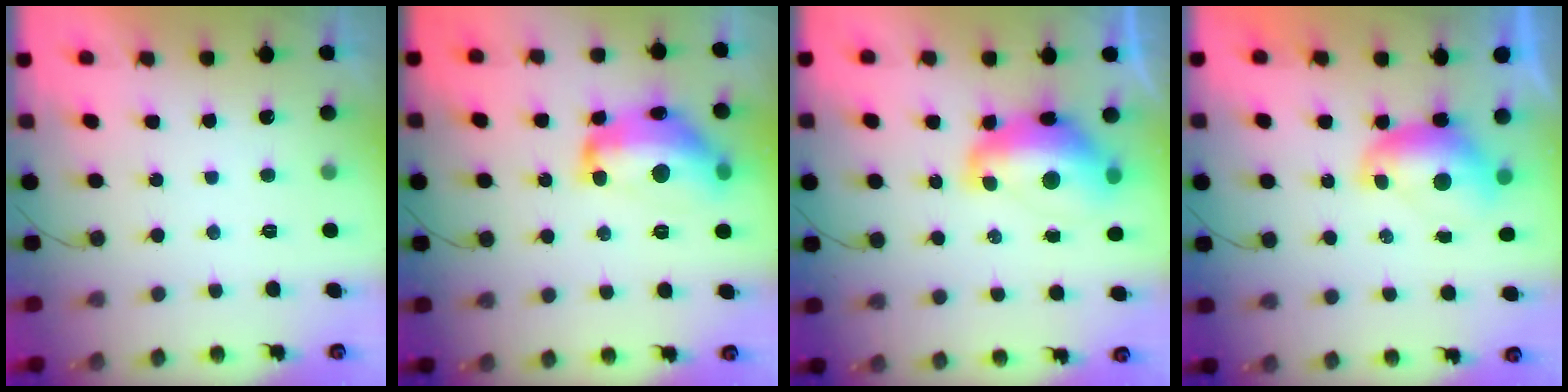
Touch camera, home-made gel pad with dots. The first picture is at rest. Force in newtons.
{"total": 16.9, "press": 16.8, "slide": 1.4}
{"total": 14.4, "press": 14.4, "slide": 1.3}
{"total": 8.0, "press": 8.0, "slide": 0.1}